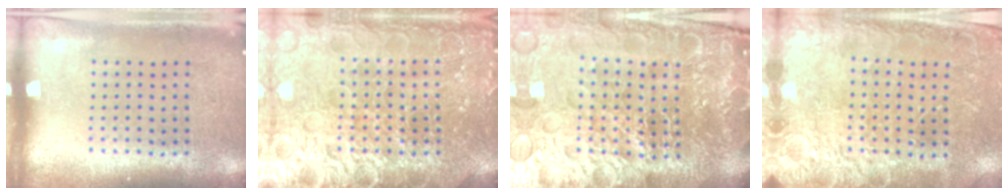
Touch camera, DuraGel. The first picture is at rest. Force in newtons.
{"total": 6.9, "press": 6.8, "slide": 0.8}
{"total": 6.8, "press": 6.0, "slide": 3.3}
{"total": 2.7, "press": 2.6, "slide": 0.3}